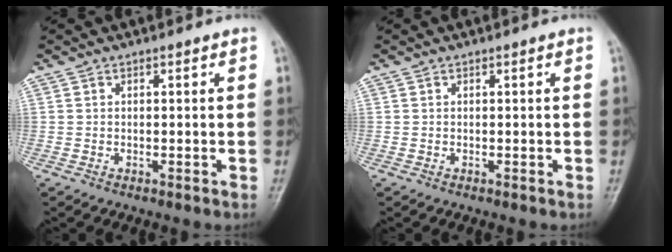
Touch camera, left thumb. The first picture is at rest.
{"total": 0.0}